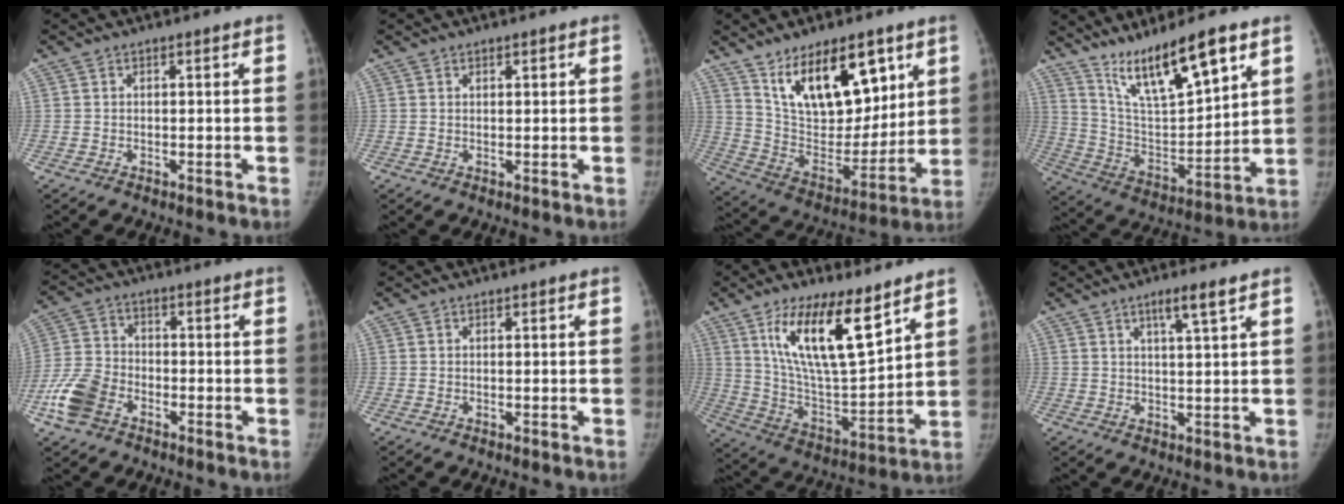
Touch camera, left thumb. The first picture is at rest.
{"total": 0.7, "force": [0.5, 0.3, 0.4], "torque": [-0.003, -0.003, 0.008]}
{"total": 20.7, "force": [11.0, 10.3, 14.2], "torque": [-0.173, -0.060, 0.204]}
{"total": 16.6, "force": [11.3, 3.6, 11.6], "torque": [-0.185, -0.062, 0.219]}
{"total": 9.0, "force": [-4.5, 5.9, 5.0], "torque": [-0.109, 0.018, -0.093]}
{"total": 0.0}
{"total": 18.2, "force": [10.1, 5.7, 14.0], "torque": [-0.224, -0.058, 0.195]}
{"total": 4.3, "force": [2.6, 0.1, 3.5], "torque": [-0.062, -0.016, 0.048]}